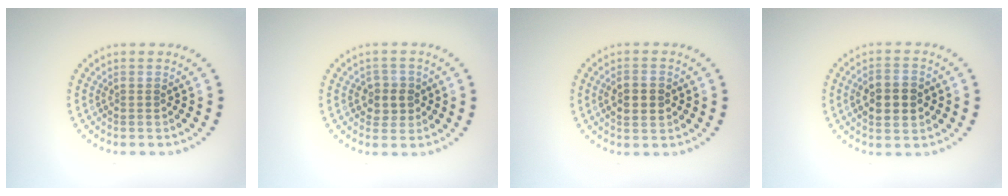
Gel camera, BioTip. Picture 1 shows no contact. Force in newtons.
{"total": 2.3, "press": 2.2, "slide": 0.7}
{"total": 2.8, "press": 2.8, "slide": 0.1}
{"total": 4.6, "press": 4.6, "slide": 0.1}